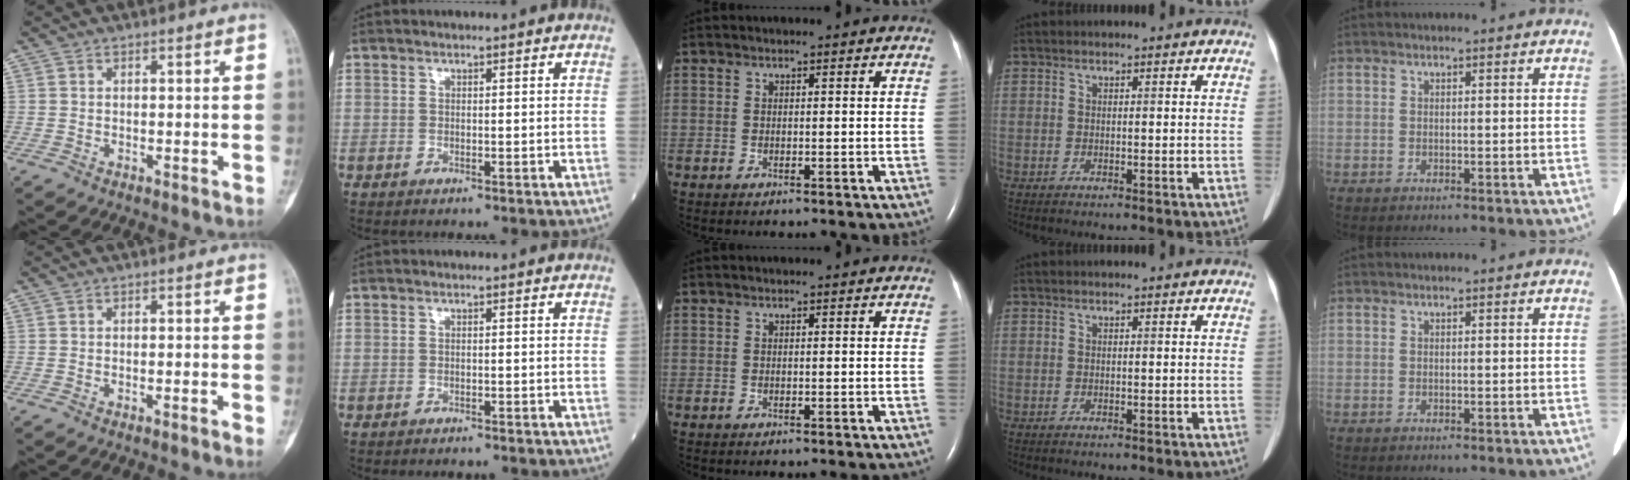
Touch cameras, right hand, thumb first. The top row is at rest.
{"thumb": {"total": 0.9, "force": [-0.4, 0.0, 0.8], "torque": [-0.017, 0.001, -0.004]}, "index": {"total": 1.8, "force": [-1.7, 0.2, 0.4], "torque": [-0.005, -0.001, -0.021]}}